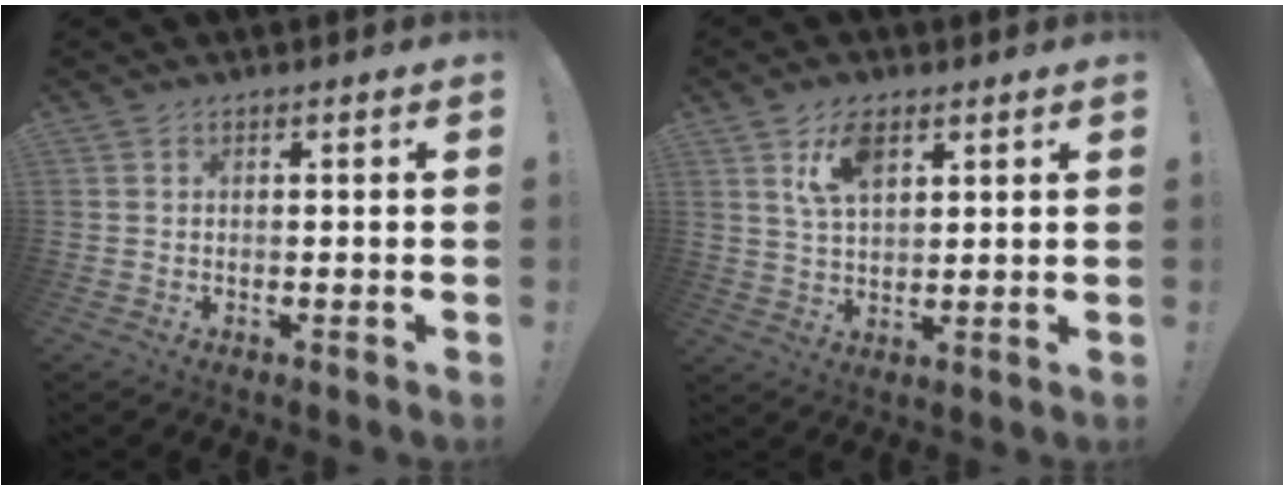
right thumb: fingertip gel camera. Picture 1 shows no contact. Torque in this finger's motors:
{"motor_torque": [0.35, 0.48, 0.37, 0.28, 0.28]}